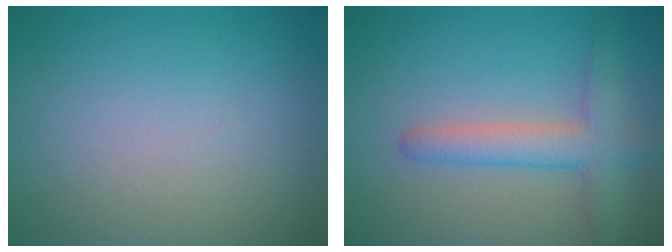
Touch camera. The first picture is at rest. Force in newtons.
{"total": 3.8, "press": 3.8, "slide": 0.2}